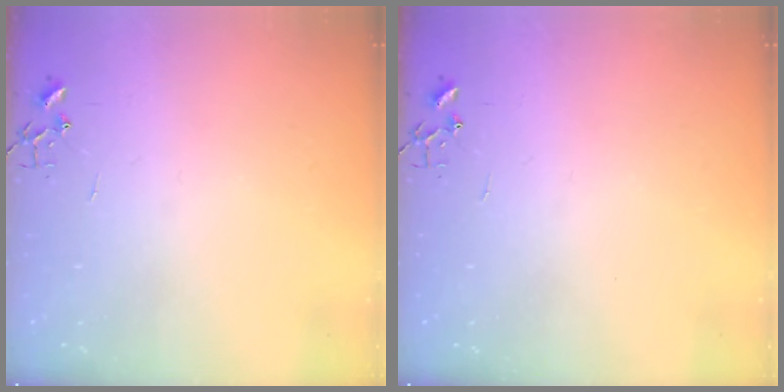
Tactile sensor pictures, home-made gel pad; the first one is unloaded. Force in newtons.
{"total": 0.0}